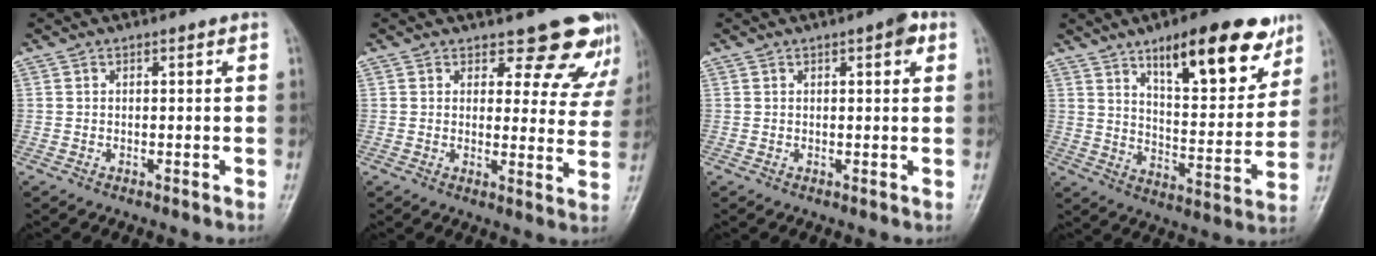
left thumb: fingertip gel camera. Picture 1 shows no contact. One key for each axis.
{"total": 10.1, "fx": 8.6, "fy": 4.4, "fz": 2.8, "tx": 0.014, "ty": -0.060, "tz": 0.081}
{"total": 3.1, "fx": 1.4, "fy": 0.9, "fz": 2.6, "tx": -0.030, "ty": 0.000, "tz": 0.014}
{"total": 19.2, "fx": 11.5, "fy": 6.9, "fz": 13.8, "tx": -0.154, "ty": -0.058, "tz": 0.179}